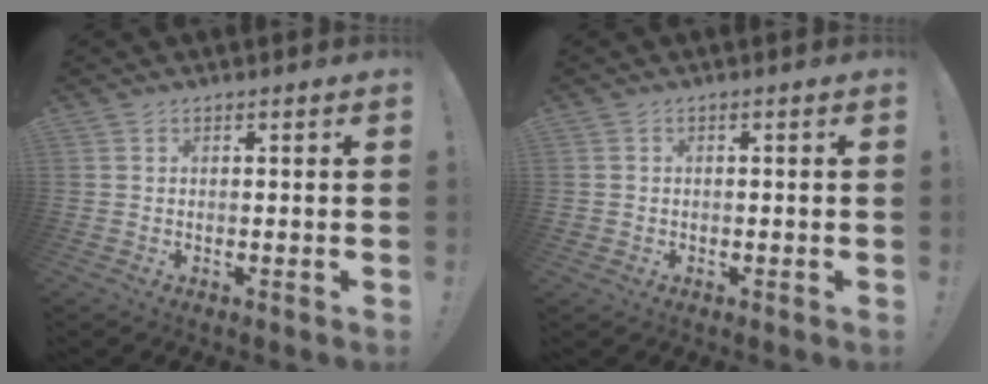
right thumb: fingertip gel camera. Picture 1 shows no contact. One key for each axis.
{"total": 1.3, "fx": -0.5, "fy": 1.1, "fz": 0.5, "tx": -0.012, "ty": 0.004, "tz": -0.009}